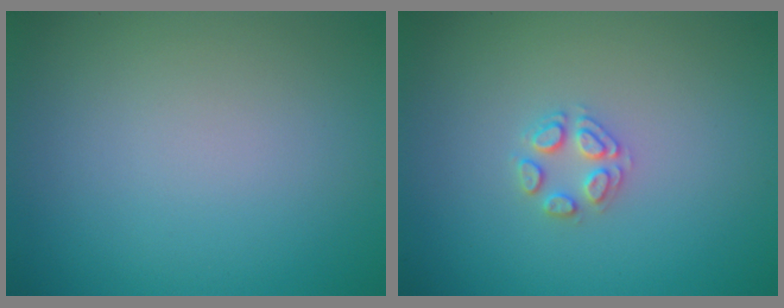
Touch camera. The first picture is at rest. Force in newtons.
{"total": 2.0, "press": 2.0, "slide": 0.1}